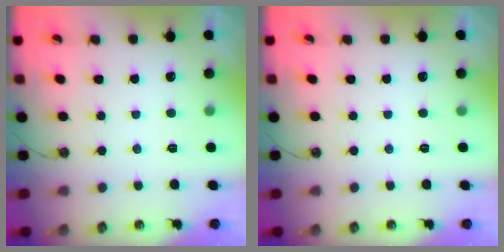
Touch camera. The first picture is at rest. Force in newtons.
{"total": 0.0}